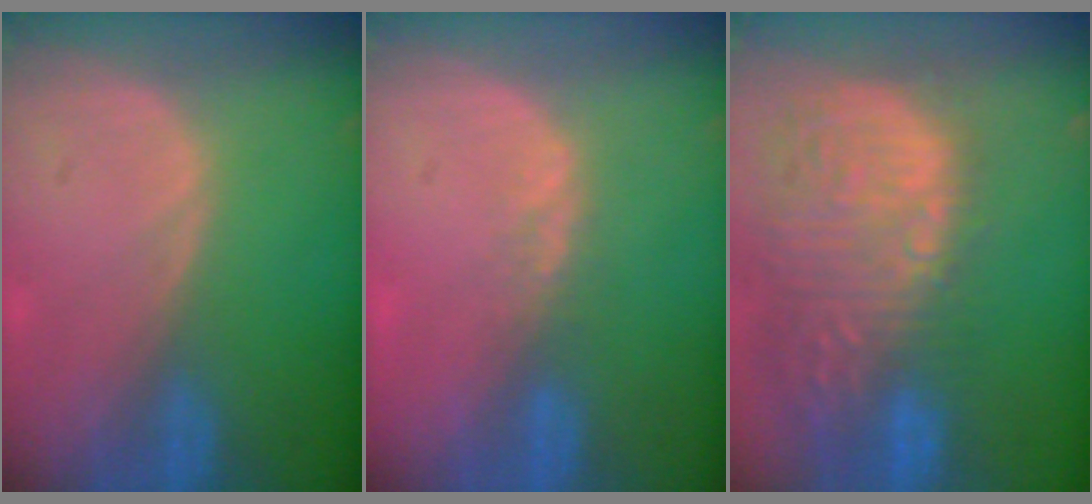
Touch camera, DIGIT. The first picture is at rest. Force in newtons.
{"total": 1.7, "press": 1.4, "slide": 0.9}
{"total": 15.4, "press": 12.6, "slide": 8.9}